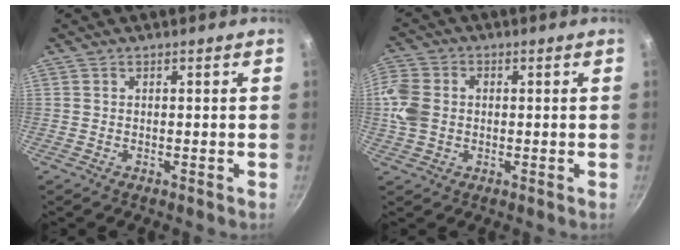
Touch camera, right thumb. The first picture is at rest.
{"total": 7.9, "force": [0.0, 6.2, 4.9], "torque": [-0.099, 0.006, -0.013]}